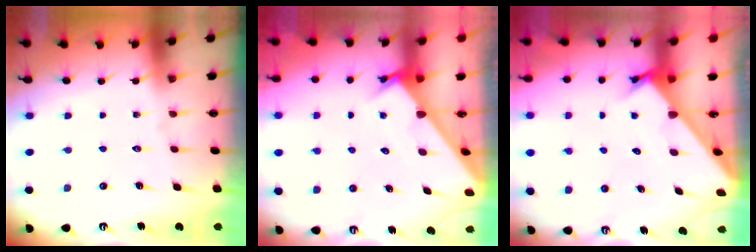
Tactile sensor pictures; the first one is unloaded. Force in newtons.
{"total": 2.8, "press": 2.8, "slide": 0.1}
{"total": 2.2, "press": 2.2, "slide": 0.2}